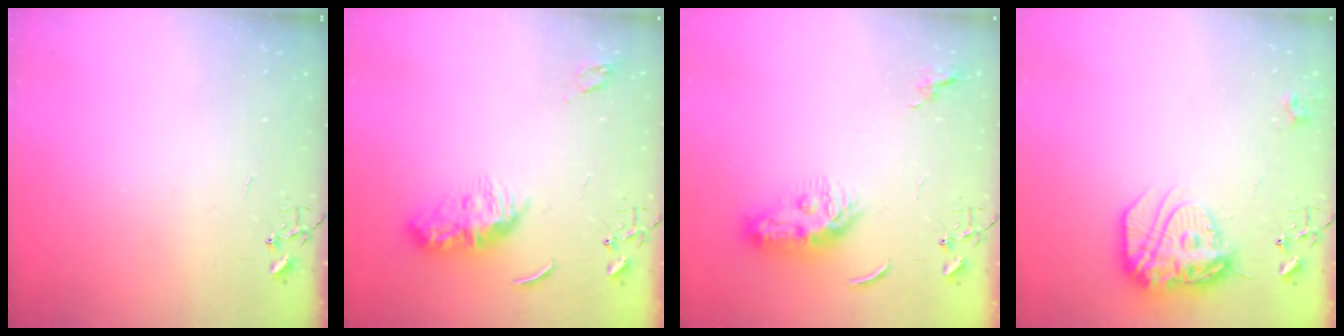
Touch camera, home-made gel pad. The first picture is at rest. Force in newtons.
{"total": 10.4, "press": 10.4, "slide": 0.0}
{"total": 9.3, "press": 9.2, "slide": 1.2}
{"total": 17.7, "press": 17.6, "slide": 1.8}